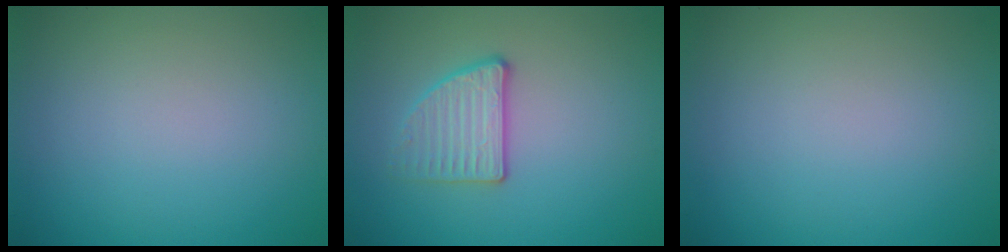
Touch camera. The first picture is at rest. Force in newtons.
{"total": 2.7, "press": 2.5, "slide": 1.2}
{"total": 0.0}